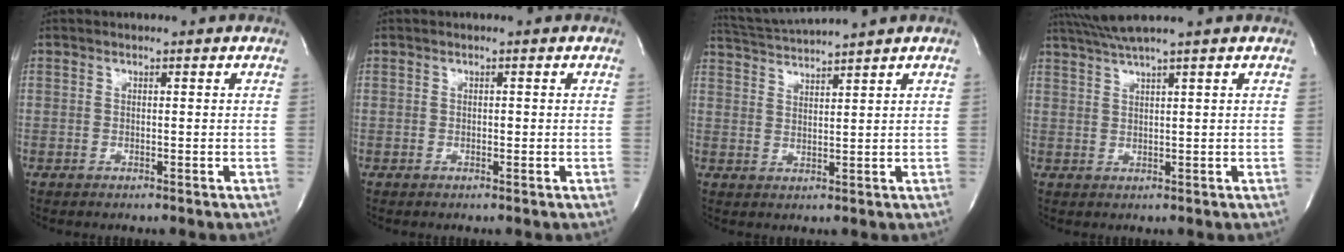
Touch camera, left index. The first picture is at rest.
{"total": 0.0}
{"total": 6.5, "force": [6.0, -2.0, 1.3], "torque": [-0.032, 0.005, 0.112]}
{"total": 5.0, "force": [4.2, -1.8, 2.1], "torque": [-0.039, 0.015, 0.084]}